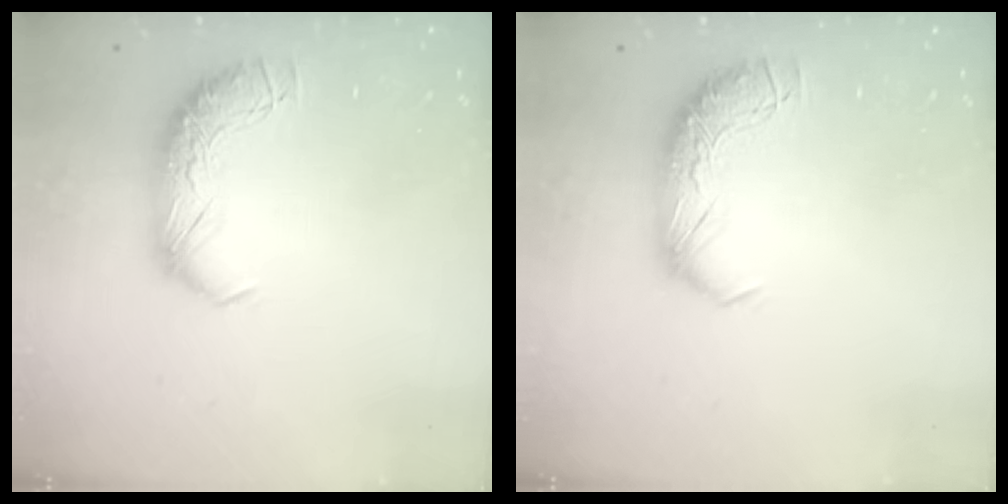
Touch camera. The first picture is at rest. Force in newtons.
{"total": 0.0}